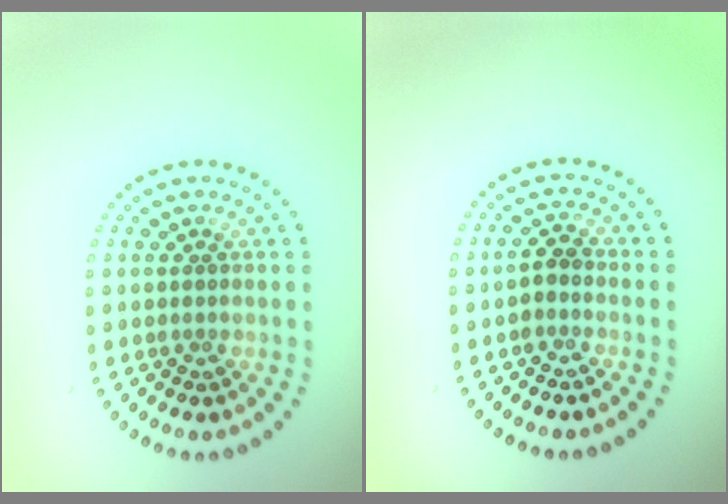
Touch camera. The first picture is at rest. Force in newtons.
{"total": 1.3, "press": 1.1, "slide": 0.7}